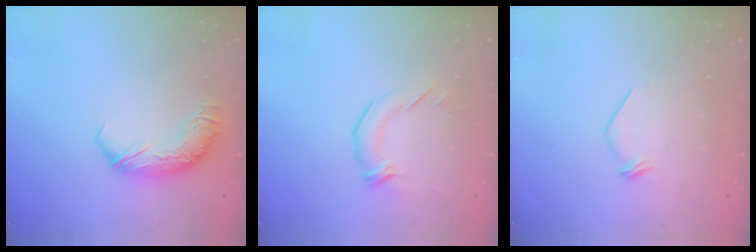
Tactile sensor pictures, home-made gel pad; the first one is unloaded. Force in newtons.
{"total": 2.7, "press": 1.7, "slide": 2.1}
{"total": 7.1, "press": 7.0, "slide": 0.8}